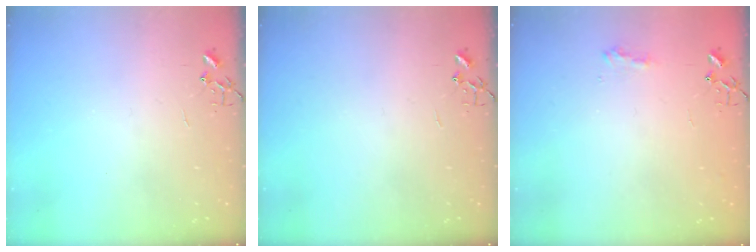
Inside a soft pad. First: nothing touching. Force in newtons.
{"total": 0.0}
{"total": 7.8, "press": 7.8, "slide": 0.3}